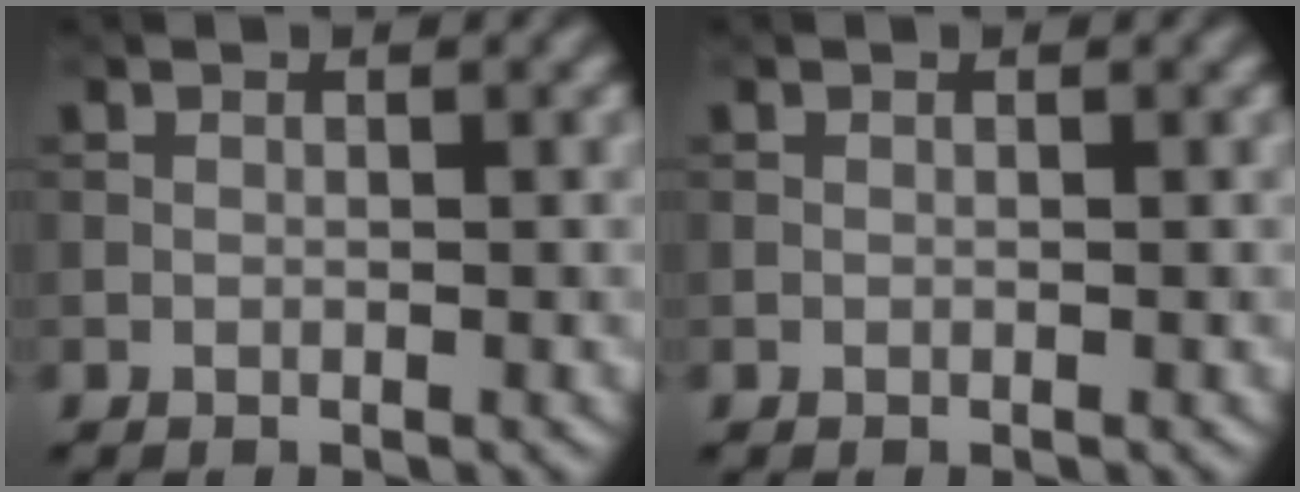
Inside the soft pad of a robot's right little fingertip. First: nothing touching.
{"total": 0.0}